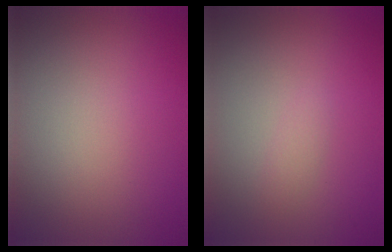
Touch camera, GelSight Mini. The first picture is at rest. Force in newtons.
{"total": 0.7, "press": 0.7, "slide": 0.1}